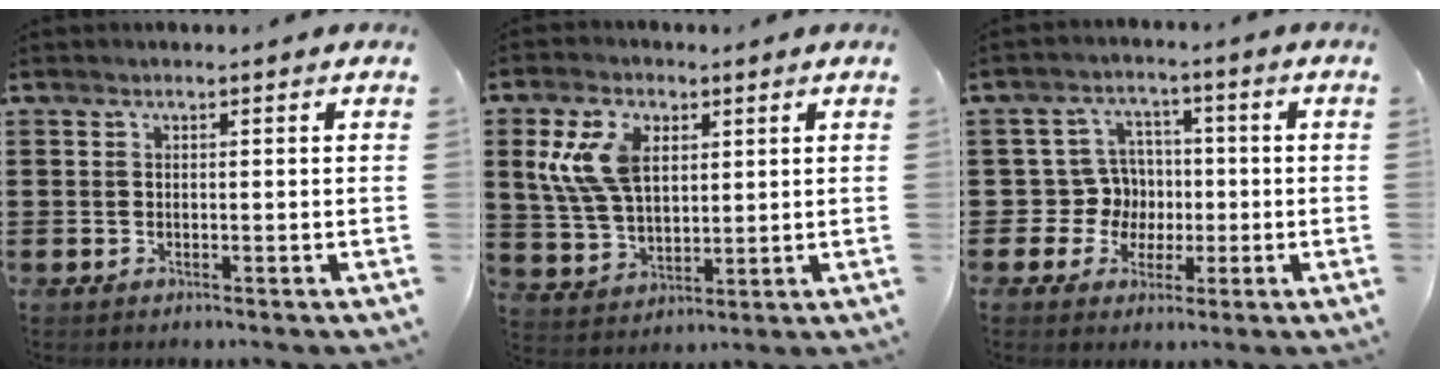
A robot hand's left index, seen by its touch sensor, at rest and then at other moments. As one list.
[{"total": 9.3, "force": [3.5, 5.6, 6.6], "torque": [-0.166, 0.007, 0.061]}, {"total": 6.7, "force": [0.2, 6.5, 1.6], "torque": [-0.061, 0.015, 0.009]}]